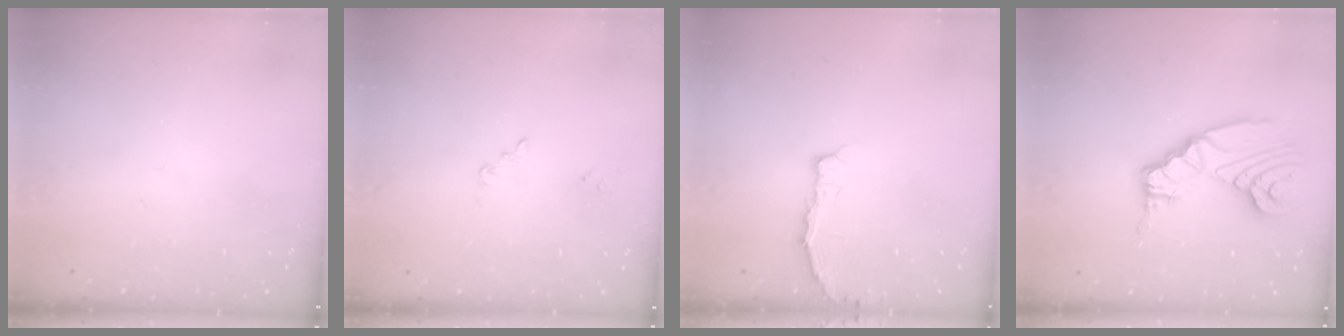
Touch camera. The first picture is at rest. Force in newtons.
{"total": 1.2, "press": 1.2, "slide": 0.1}
{"total": 2.9, "press": 2.9, "slide": 0.5}
{"total": 14.5, "press": 14.4, "slide": 1.5}